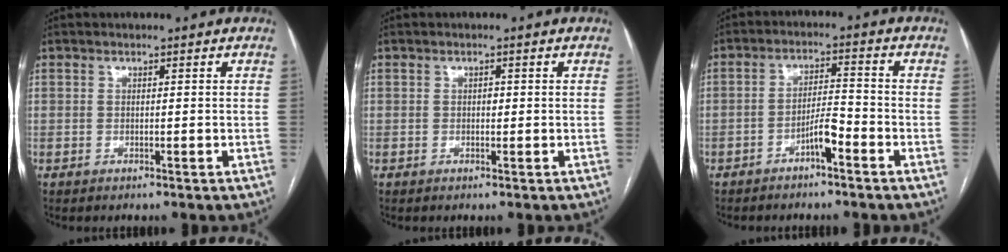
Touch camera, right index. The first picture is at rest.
{"total": 0.7, "force": [0.0, 0.5, 0.5], "torque": [-0.007, 0.002, -0.002]}
{"total": 4.4, "force": [-2.7, 0.6, 3.4], "torque": [-0.060, 0.010, -0.048]}